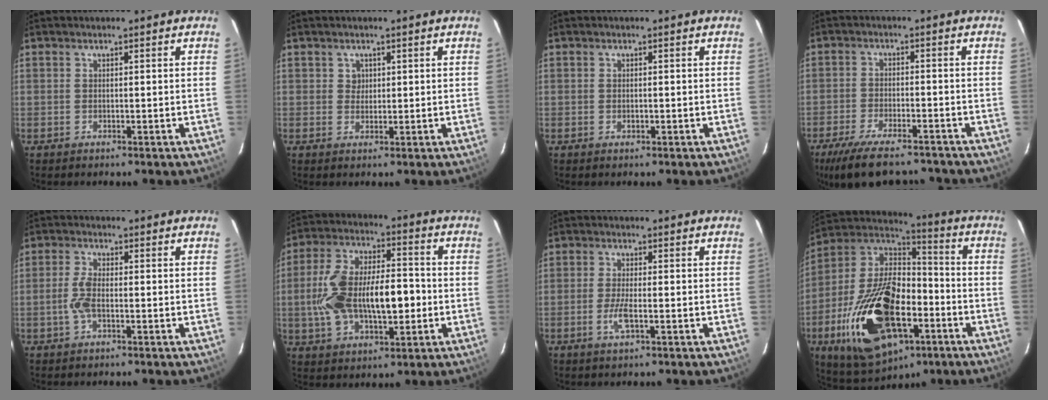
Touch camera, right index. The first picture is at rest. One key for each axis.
{"total": 1.7, "fx": 0.6, "fy": 1.6, "fz": 0.1, "tx": 0.005, "ty": 0.006, "tz": 0.009}
{"total": 1.1, "fx": -0.2, "fy": 0.7, "fz": 0.8, "tx": -0.015, "ty": 0.001, "tz": -0.004}
{"total": 15.1, "fx": -12.1, "fy": 4.8, "fz": 7.6, "tx": -0.165, "ty": -0.029, "tz": -0.192}
{"total": 4.2, "fx": -1.1, "fy": 1.6, "fz": 3.8, "tx": -0.086, "ty": 0.002, "tz": -0.022}
{"total": 17.8, "fx": -2.5, "fy": 8.6, "fz": 15.4, "tx": -0.302, "ty": 0.008, "tz": -0.036}
{"total": 4.1, "fx": -1.4, "fy": 0.8, "fz": 3.7, "tx": -0.080, "ty": -0.005, "tz": -0.029}
{"total": 29.1, "fx": -10.5, "fy": 16.0, "fz": 21.9, "tx": -0.448, "ty": -0.011, "tz": -0.163}